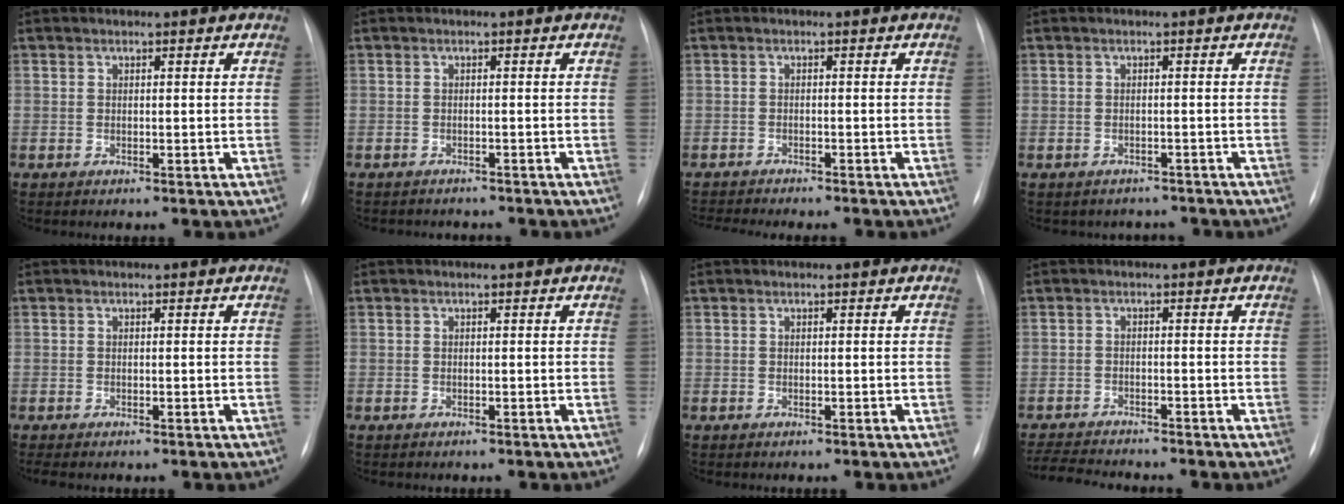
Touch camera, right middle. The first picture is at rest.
{"total": 3.6, "force": [-3.4, 1.1, 0.5], "torque": [-0.001, -0.002, -0.042]}
{"total": 7.6, "force": [-7.0, 0.4, 2.9], "torque": [-0.032, -0.006, -0.101]}
{"total": 3.9, "force": [-3.4, 1.9, -0.1], "torque": [0.001, 0.012, -0.040]}
{"total": 1.0, "force": [-0.9, 0.0, 0.5], "torque": [-0.001, -0.001, -0.010]}
{"total": 0.0}
{"total": 0.0}
{"total": 7.0, "force": [-6.7, 0.4, 2.0], "torque": [-0.034, -0.014, -0.109]}